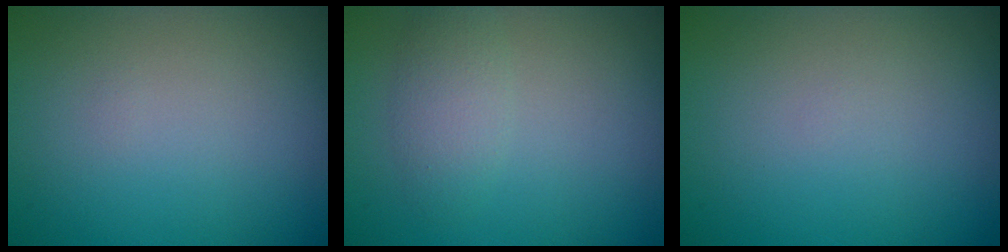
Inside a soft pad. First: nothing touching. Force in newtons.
{"total": 2.2, "press": 2.2, "slide": 0.1}
{"total": 0.0}